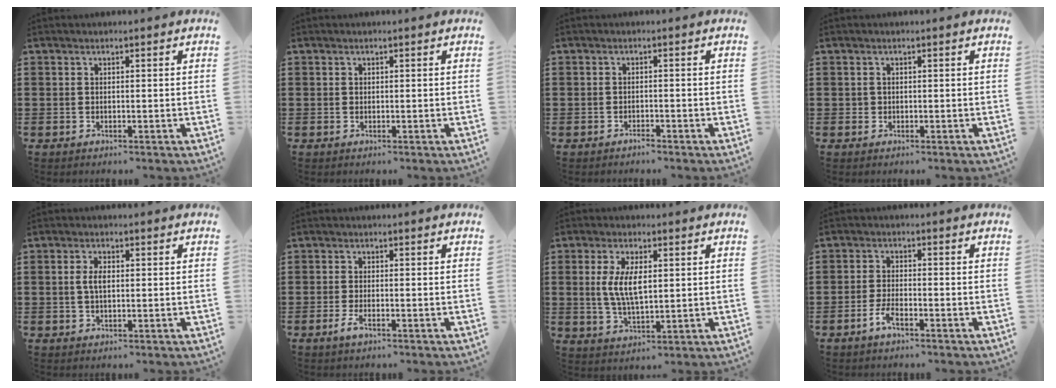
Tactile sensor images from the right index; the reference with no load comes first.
{"total": 0.0}
{"total": 1.1, "force": [-1.1, 0.0, 0.1], "torque": [-0.006, -0.003, -0.022]}
{"total": 0.7, "force": [0.0, 0.6, 0.2], "torque": [-0.005, 0.004, -0.001]}
{"total": 2.8, "force": [0.2, 1.2, 2.5], "torque": [-0.051, 0.006, 0.002]}
{"total": 2.2, "force": [-1.1, 0.4, 1.8], "torque": [-0.047, -0.009, -0.024]}
{"total": 6.4, "force": [0.7, 2.7, 5.8], "torque": [-0.122, 0.007, 0.009]}
{"total": 3.3, "force": [-2.1, 0.9, 2.3], "torque": [-0.054, -0.002, -0.042]}